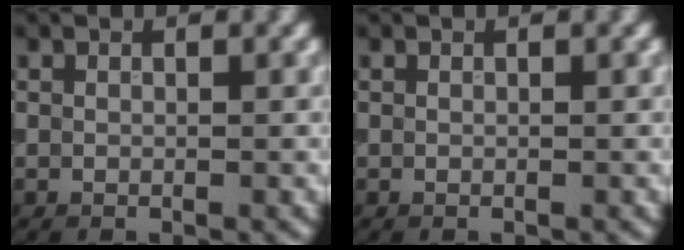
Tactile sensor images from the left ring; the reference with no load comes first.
{"total": 0.0}